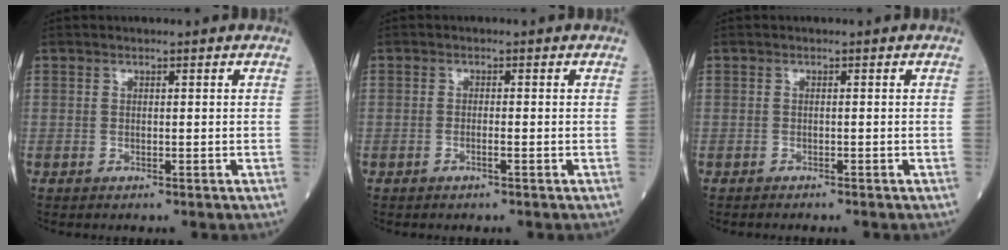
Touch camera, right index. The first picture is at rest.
{"total": 0.9, "force": [-0.5, 0.0, 0.8], "torque": [-0.015, 0.001, -0.009]}
{"total": 1.6, "force": [-1.5, 0.1, 0.6], "torque": [-0.011, -0.002, -0.018]}